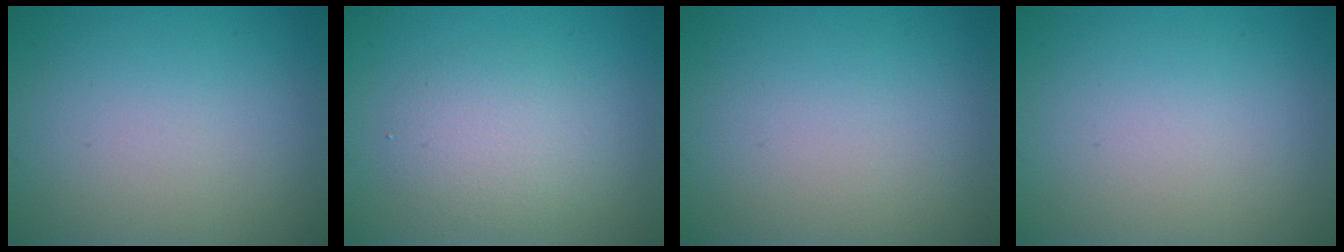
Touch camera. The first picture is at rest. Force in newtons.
{"total": 2.9, "press": 2.9, "slide": 0.2}
{"total": 0.0}
{"total": 0.0}